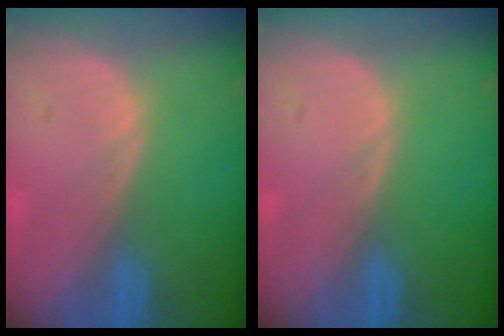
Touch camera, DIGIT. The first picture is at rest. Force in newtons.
{"total": 0.0}